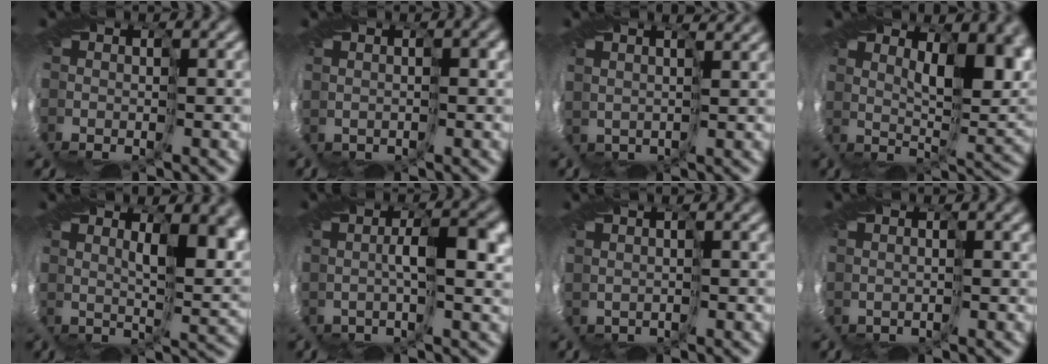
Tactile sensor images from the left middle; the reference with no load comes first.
{"total": 0.6, "force": [0.2, 0.4, 0.4], "torque": [-0.002, 0.013, 0.008]}
{"total": 3.9, "force": [3.3, 1.5, 1.4], "torque": [-0.037, 0.019, 0.046]}
{"total": 5.9, "force": [3.1, 1.7, 4.7], "torque": [-0.068, 0.006, 0.049]}
{"total": 5.6, "force": [2.6, 1.3, 4.8], "torque": [-0.073, 0.006, 0.043]}
{"total": 3.1, "force": [0.4, 0.0, 3.1], "torque": [-0.063, 0.007, 0.005]}
{"total": 0.8, "force": [0.8, -0.1, -0.3], "torque": [0.000, 0.010, 0.024]}
{"total": 0.8, "force": [0.1, -0.5, -0.6], "torque": [0.012, 0.004, 0.007]}